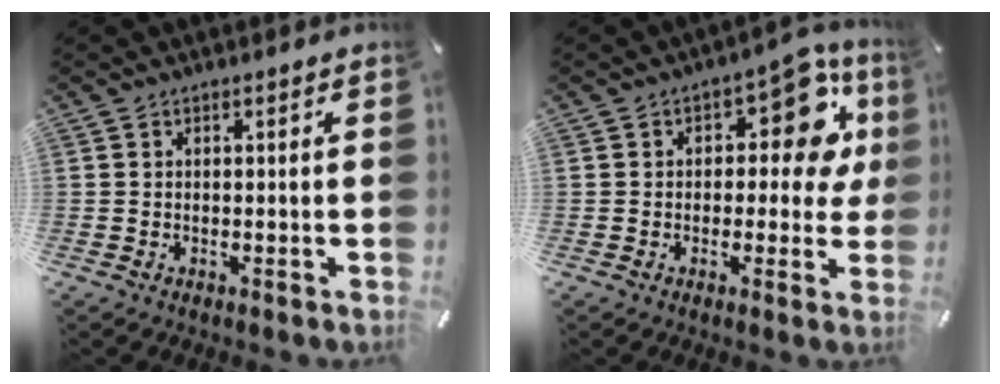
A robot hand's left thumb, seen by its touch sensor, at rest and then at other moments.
{"total": 12.8, "force": [4.3, 7.1, 9.7], "torque": [-0.108, -0.028, 0.070]}